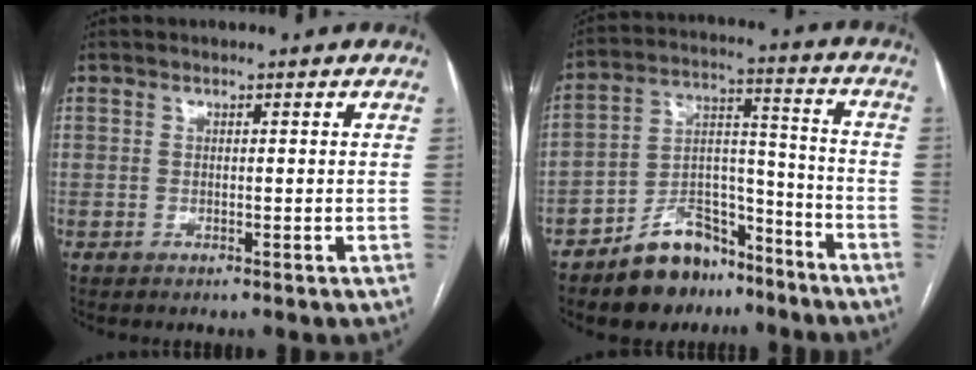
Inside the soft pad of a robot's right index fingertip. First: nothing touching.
{"total": 12.1, "force": [-9.1, 6.1, 5.2], "torque": [-0.088, 0.038, -0.153]}